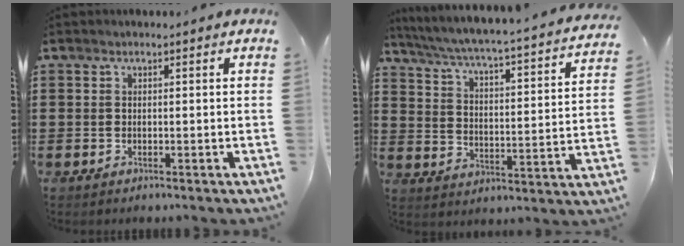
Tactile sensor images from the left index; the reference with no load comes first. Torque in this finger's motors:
{"motor_torque": [2.14, 0.00, 1.05, 0.21]}